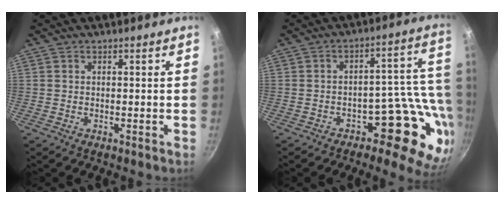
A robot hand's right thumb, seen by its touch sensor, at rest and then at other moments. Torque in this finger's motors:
{"motor_torque": [-0.32, 0.42, 1.26, -0.69, -0.04]}